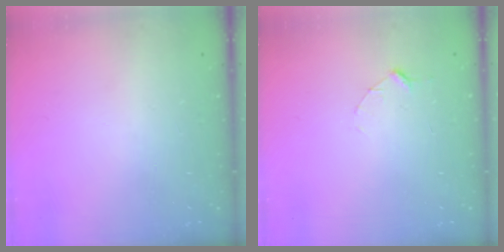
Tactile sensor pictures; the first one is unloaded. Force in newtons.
{"total": 2.9, "press": 2.9, "slide": 0.3}